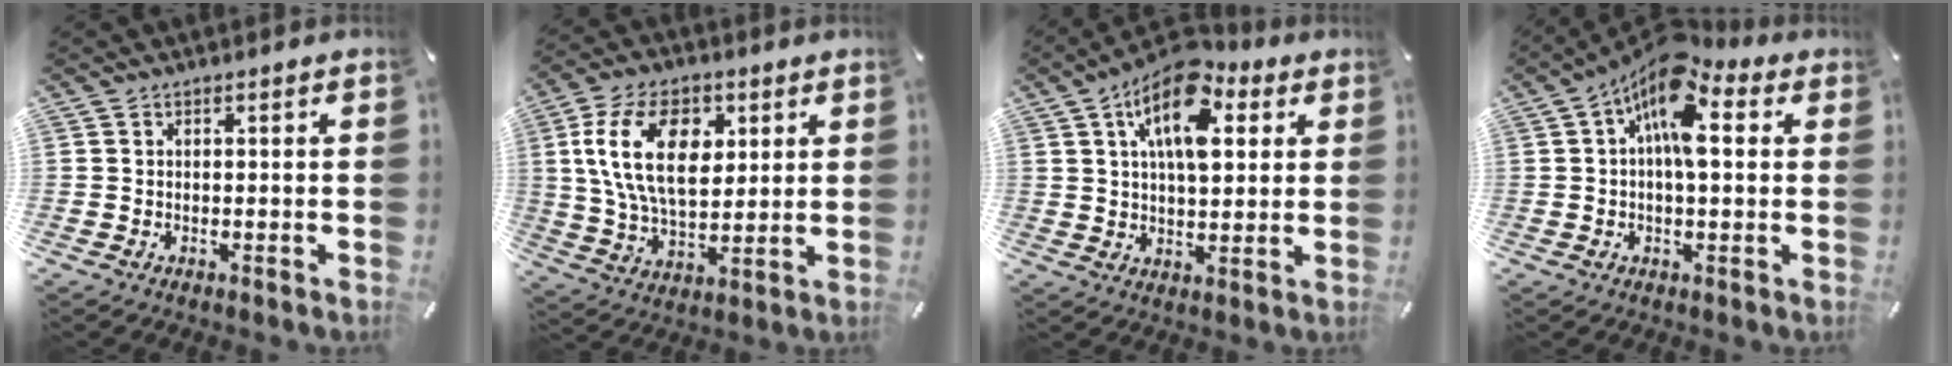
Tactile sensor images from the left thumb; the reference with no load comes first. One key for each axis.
{"total": 16.8, "fx": 4.8, "fy": 10.4, "fz": 12.3, "tx": -0.253, "ty": 0.009, "tz": 0.082}
{"total": 14.8, "fx": 6.7, "fy": 7.9, "fz": 10.7, "tx": -0.176, "ty": -0.019, "tz": 0.112}
{"total": 12.3, "fx": 4.2, "fy": 5.8, "fz": 9.9, "tx": -0.157, "ty": -0.028, "tz": 0.071}